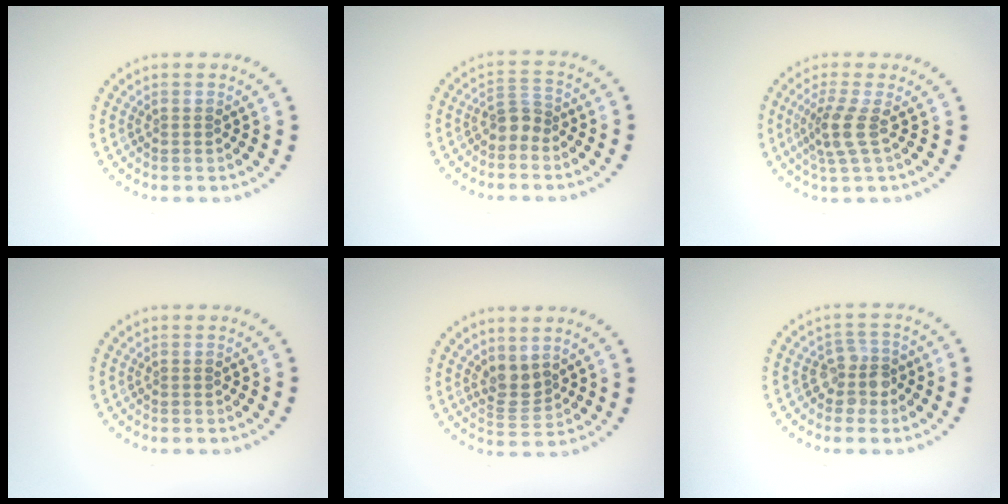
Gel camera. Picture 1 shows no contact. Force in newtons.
{"total": 2.1, "press": 1.6, "slide": 1.3}
{"total": 2.7, "press": 2.2, "slide": 1.7}
{"total": 0.0}
{"total": 2.4, "press": 2.0, "slide": 1.3}
{"total": 2.4, "press": 2.0, "slide": 1.4}